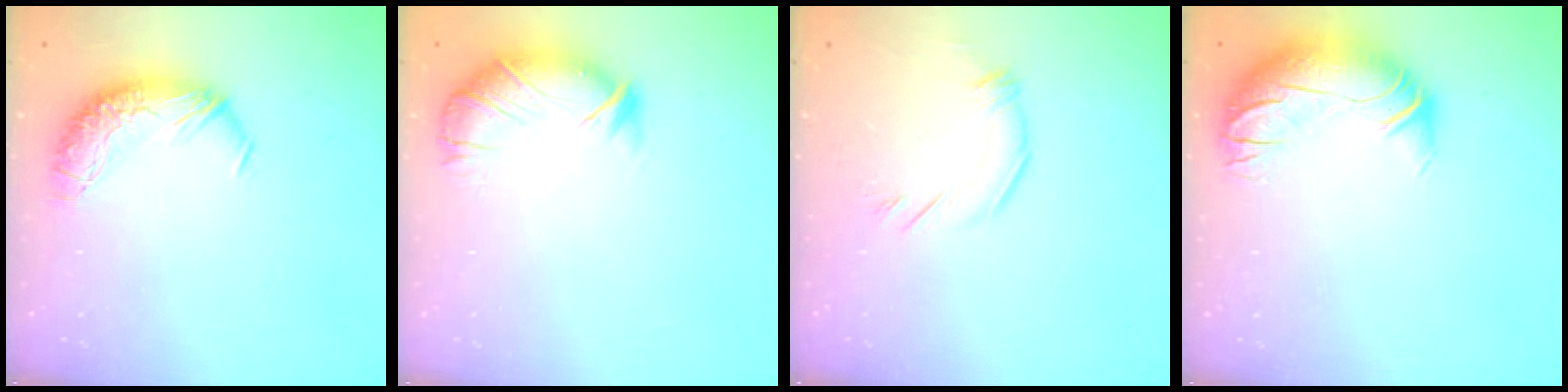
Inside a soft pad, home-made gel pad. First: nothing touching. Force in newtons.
{"total": 2.7, "press": 2.4, "slide": 1.4}
{"total": 2.4, "press": 2.1, "slide": 1.0}
{"total": 3.0, "press": 0.4, "slide": 2.9}